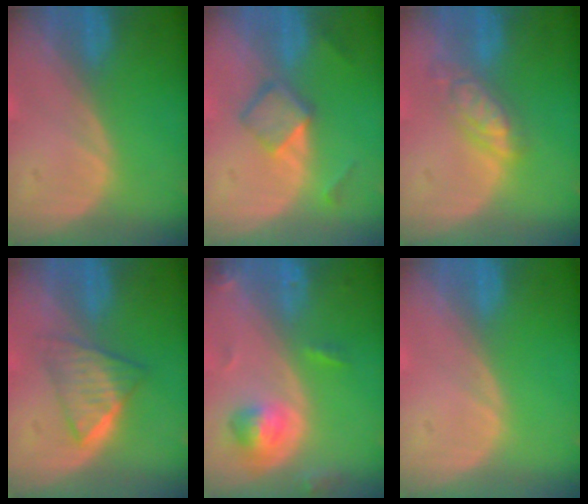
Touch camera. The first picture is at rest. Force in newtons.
{"total": 5.1, "press": 4.8, "slide": 1.9}
{"total": 5.7, "press": 5.1, "slide": 2.6}
{"total": 6.2, "press": 5.4, "slide": 3.2}
{"total": 5.4, "press": 5.0, "slide": 2.1}
{"total": 0.0}